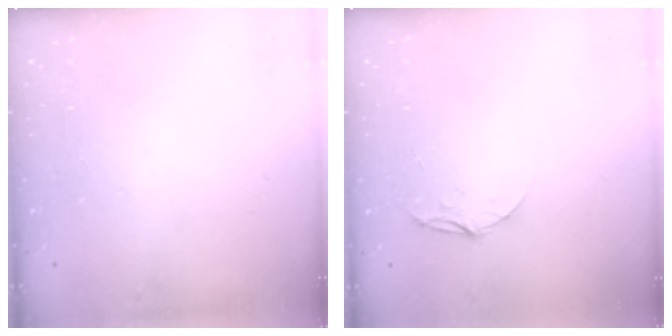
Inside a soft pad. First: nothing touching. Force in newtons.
{"total": 4.4, "press": 4.4, "slide": 0.4}